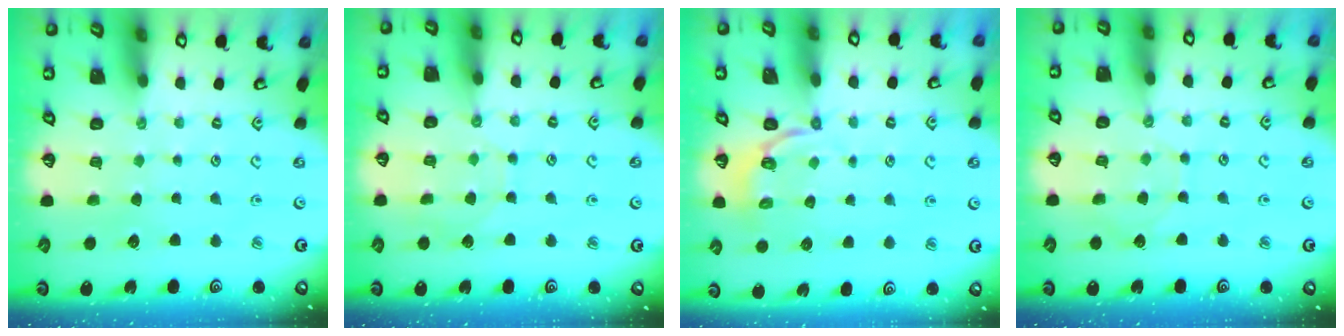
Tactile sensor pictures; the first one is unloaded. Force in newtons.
{"total": 4.6, "press": 4.6, "slide": 0.5}
{"total": 3.4, "press": 2.6, "slide": 2.2}
{"total": 5.0, "press": 4.9, "slide": 0.6}